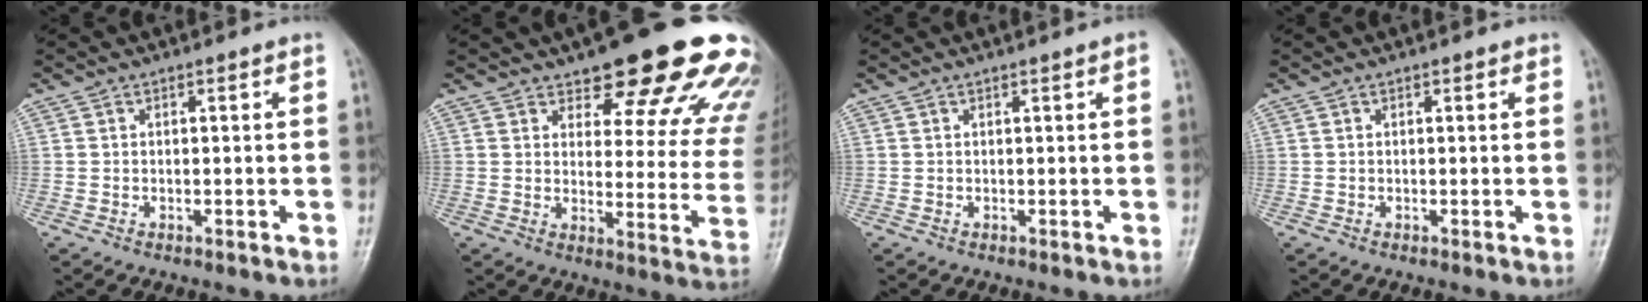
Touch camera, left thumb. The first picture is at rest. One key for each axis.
{"total": 22.4, "fx": 16.4, "fy": 7.6, "fz": 13.3, "tx": -0.119, "ty": -0.080, "tz": 0.194}
{"total": 1.0, "fx": 0.5, "fy": 0.0, "fz": 0.9, "tx": -0.015, "ty": 0.003, "tz": 0.003}
{"total": 0.6, "fx": 0.3, "fy": 0.3, "fz": 0.4, "tx": -0.003, "ty": 0.000, "tz": 0.001}